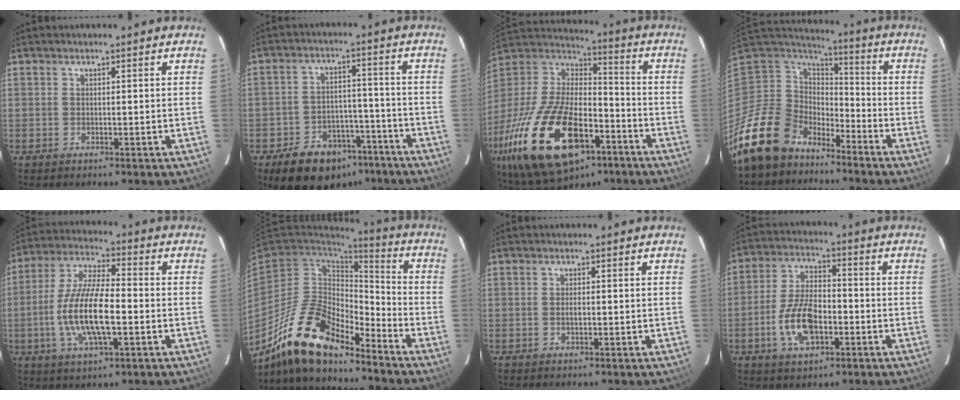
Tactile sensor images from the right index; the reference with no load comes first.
{"total": 14.7, "force": [-10.0, 8.8, 6.2], "torque": [-0.135, 0.024, -0.129]}
{"total": 31.7, "force": [-15.2, 15.8, 22.8], "torque": [-0.474, -0.031, -0.250]}
{"total": 15.0, "force": [-11.7, 8.9, 3.0], "torque": [-0.096, 0.019, -0.214]}
{"total": 14.6, "force": [-3.2, 4.6, 13.5], "torque": [-0.276, -0.004, -0.060]}
{"total": 17.6, "force": [-13.9, 5.9, 9.0], "torque": [-0.186, -0.005, -0.257]}
{"total": 1.1, "force": [-0.2, 0.5, 1.0], "torque": [-0.018, -0.001, -0.004]}
{"total": 11.3, "force": [-3.7, 5.8, 8.9], "torque": [-0.185, 0.007, -0.062]}